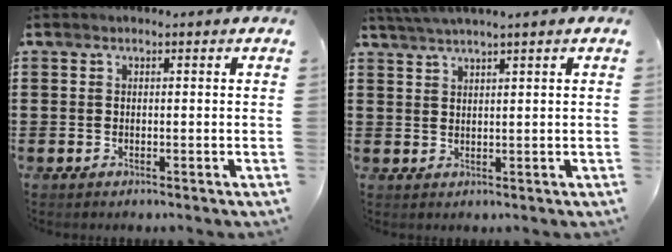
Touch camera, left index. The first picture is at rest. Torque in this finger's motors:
{"motor_torque": [0.34, 0.38, 0.12, 0.05]}